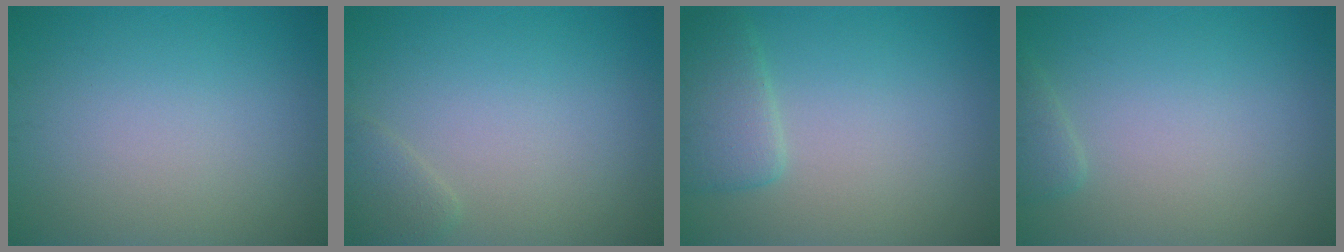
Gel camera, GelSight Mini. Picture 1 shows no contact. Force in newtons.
{"total": 1.3, "press": 1.3, "slide": 0.2}
{"total": 2.9, "press": 2.9, "slide": 0.3}
{"total": 1.2, "press": 1.2, "slide": 0.1}